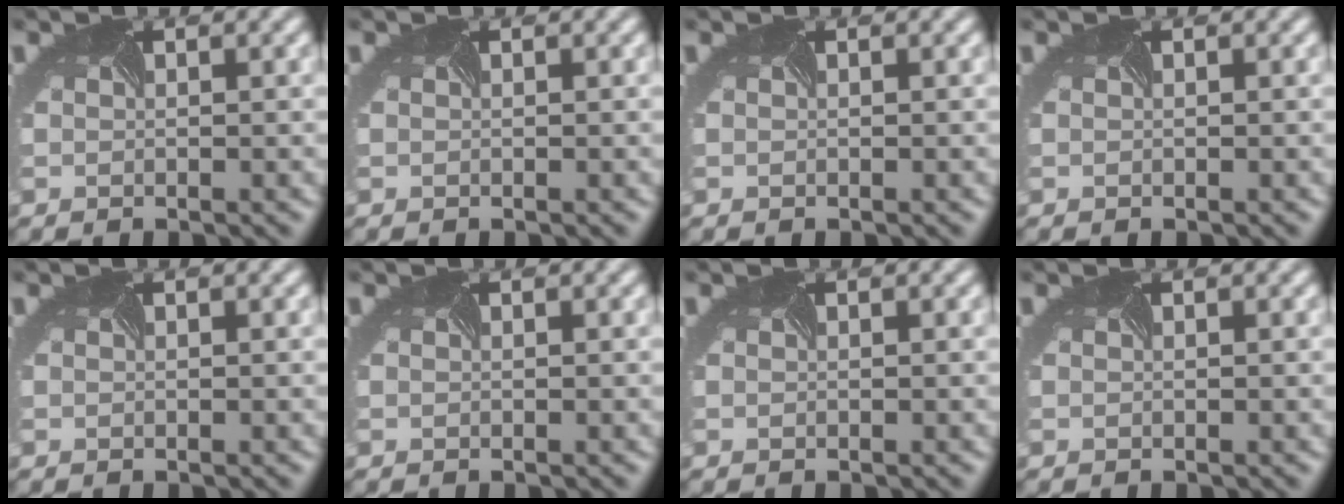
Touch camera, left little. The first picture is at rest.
{"total": 0.0}
{"total": 0.0}
{"total": 0.0}
{"total": 0.0}
{"total": 0.0}
{"total": 0.0}
{"total": 0.0}